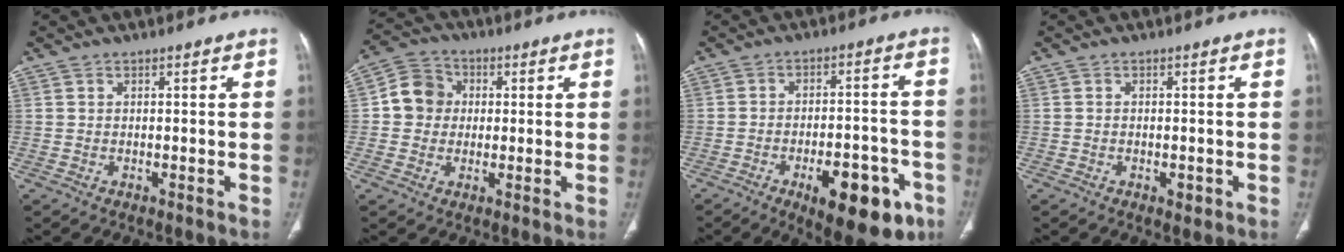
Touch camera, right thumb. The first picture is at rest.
{"total": 7.6, "force": [0.5, 7.0, 2.8], "torque": [-0.028, 0.015, -0.003]}
{"total": 16.3, "force": [-8.0, 7.0, 12.4], "torque": [-0.131, 0.040, -0.099]}
{"total": 1.6, "force": [-0.6, 0.9, 1.2], "torque": [-0.013, 0.000, -0.007]}